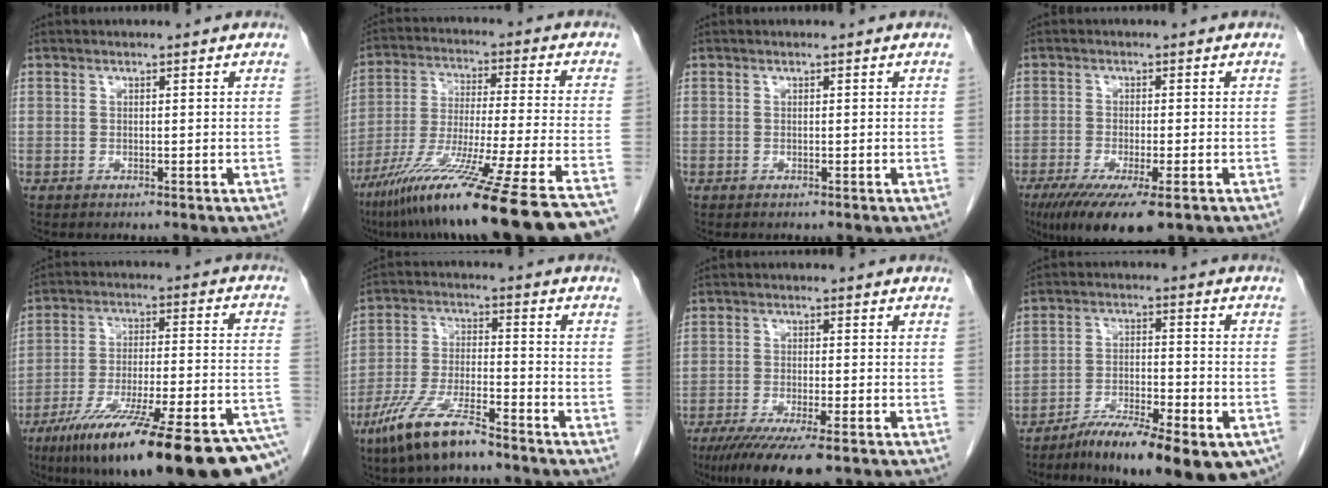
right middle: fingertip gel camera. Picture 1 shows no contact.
{"total": 25.5, "force": [-19.8, -1.6, 16.0], "torque": [-0.204, -0.061, -0.321]}
{"total": 0.0}
{"total": 10.4, "force": [-6.6, 2.0, 7.9], "torque": [-0.125, -0.025, -0.104]}
{"total": 27.7, "force": [-19.0, 2.6, 20.0], "torque": [-0.228, -0.012, -0.294]}
{"total": 10.6, "force": [-7.6, 2.0, 7.2], "torque": [-0.148, -0.018, -0.144]}
{"total": 10.7, "force": [-7.5, 1.5, 7.5], "torque": [-0.114, -0.022, -0.116]}
{"total": 16.6, "force": [-11.6, 4.2, 11.2], "torque": [-0.128, 0.002, -0.181]}